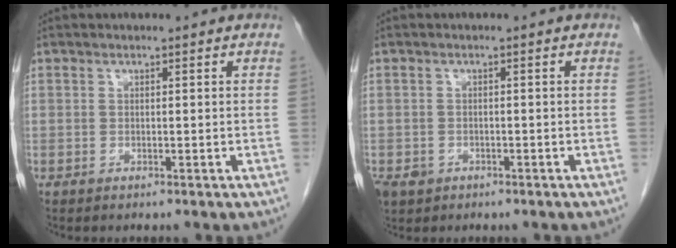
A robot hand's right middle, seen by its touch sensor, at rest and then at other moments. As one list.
[{"total": 3.1, "force": [-1.7, 2.4, 0.8], "torque": [-0.016, 0.001, -0.023]}]